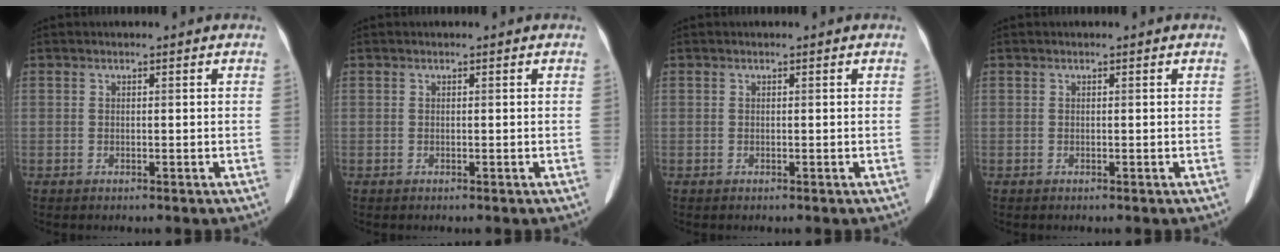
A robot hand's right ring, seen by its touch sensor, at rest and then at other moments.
{"total": 0.0}
{"total": 0.0}
{"total": 0.0}